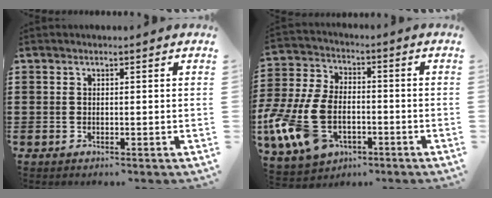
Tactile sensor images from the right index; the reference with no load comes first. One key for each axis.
{"total": 12.6, "fx": -4.4, "fy": 7.8, "fz": 8.8, "tx": -0.230, "ty": 0.001, "tz": -0.086}